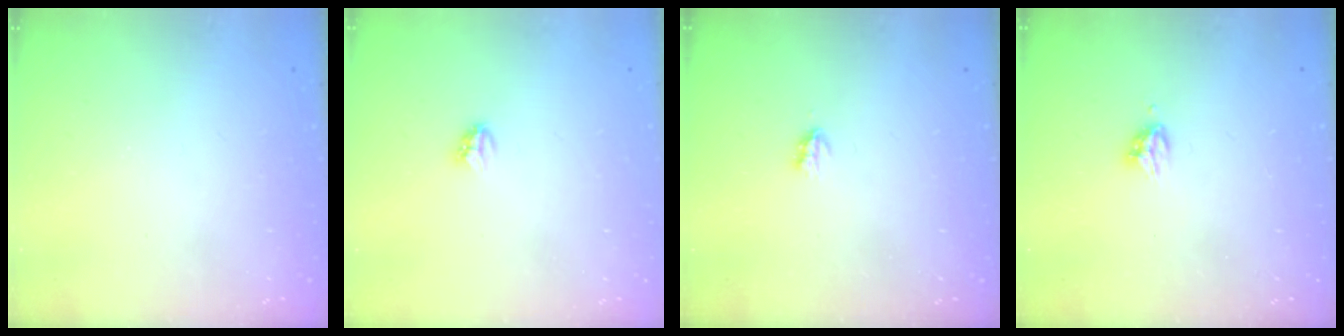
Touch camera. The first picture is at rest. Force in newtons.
{"total": 2.8, "press": 2.8, "slide": 0.3}
{"total": 1.7, "press": 1.7, "slide": 0.3}
{"total": 4.2, "press": 4.1, "slide": 0.5}